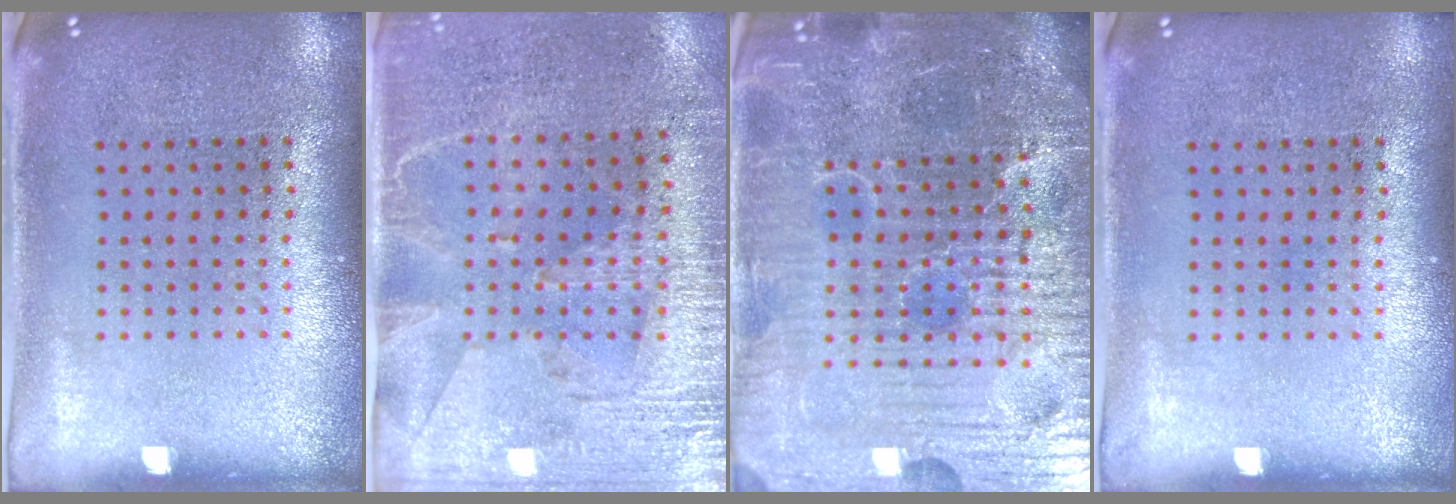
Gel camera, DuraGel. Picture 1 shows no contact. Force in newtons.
{"total": 2.9, "press": 2.6, "slide": 1.4}
{"total": 6.8, "press": 6.1, "slide": 3.0}
{"total": 0.0}